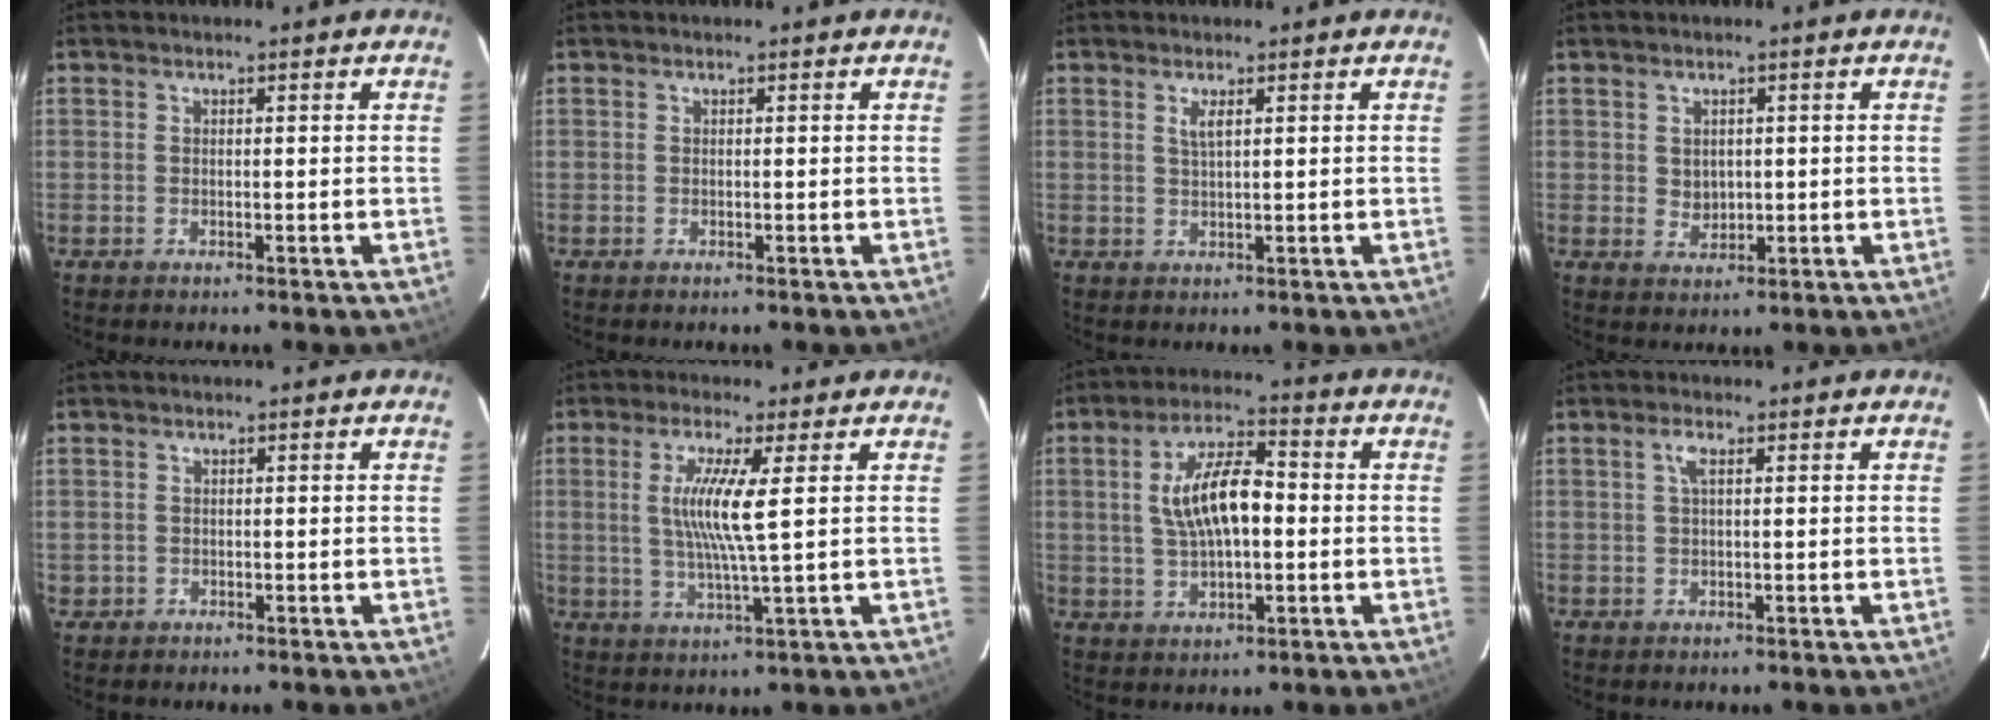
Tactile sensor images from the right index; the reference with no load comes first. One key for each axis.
{"total": 0.0}
{"total": 1.8, "fx": 0.9, "fy": 0.3, "fz": 1.5, "tx": -0.026, "ty": 0.002, "tz": 0.016}
{"total": 2.5, "fx": 0.3, "fy": 2.3, "fz": 1.1, "tx": -0.015, "ty": 0.002, "tz": 0.010}
{"total": 1.2, "fx": -0.2, "fy": 1.2, "fz": -0.1, "tx": 0.000, "ty": 0.003, "tz": 0.000}
{"total": 7.5, "fx": 1.5, "fy": -0.5, "fz": 7.3, "tx": -0.140, "ty": -0.011, "tz": 0.029}
{"total": 10.9, "fx": 0.5, "fy": 4.4, "fz": 10.0, "tx": -0.190, "ty": 0.014, "tz": 0.014}
{"total": 1.8, "fx": 0.6, "fy": 0.4, "fz": 1.7, "tx": -0.034, "ty": 0.005, "tz": 0.010}